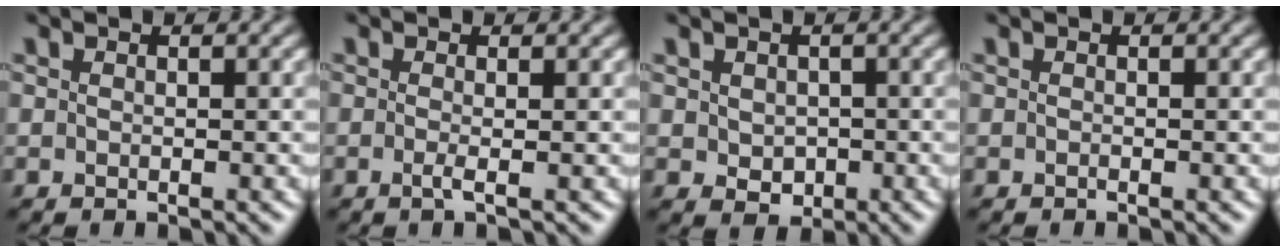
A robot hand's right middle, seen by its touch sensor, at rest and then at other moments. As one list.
[{"total": 1.3, "force": [-0.3, 0.3, 1.2], "torque": [-0.021, -0.007, -0.008]}, {"total": 2.0, "force": [-0.1, 1.6, 1.1], "torque": [-0.020, -0.005, 0.001]}, {"total": 0.0}]